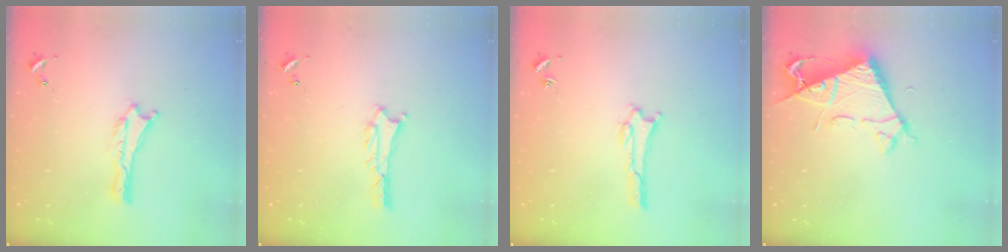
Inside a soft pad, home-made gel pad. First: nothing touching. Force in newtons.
{"total": 0.7, "press": 0.7, "slide": 0.1}
{"total": 1.5, "press": 1.5, "slide": 0.2}
{"total": 7.2, "press": 7.2, "slide": 0.7}